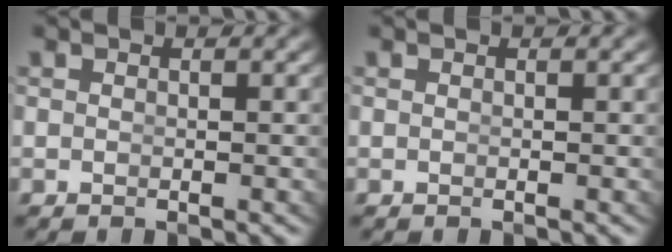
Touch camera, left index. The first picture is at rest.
{"total": 0.0}